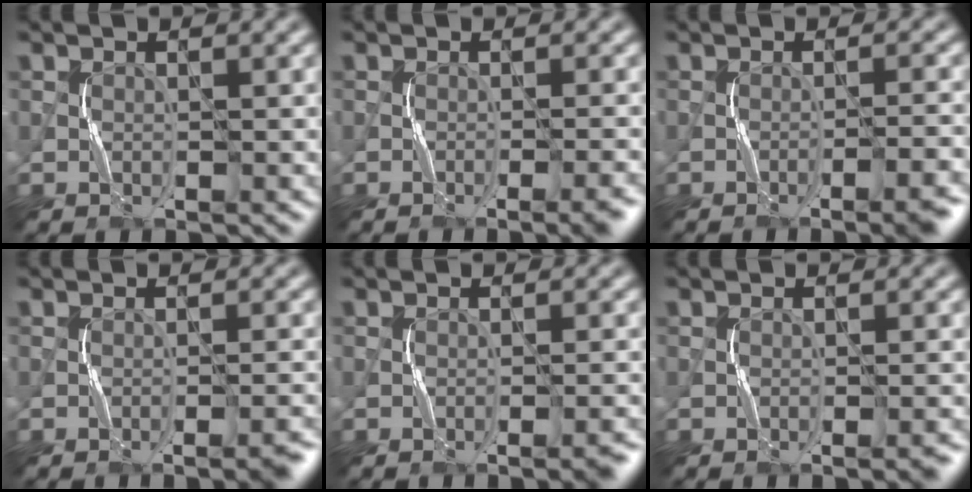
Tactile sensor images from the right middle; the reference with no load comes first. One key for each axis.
{"total": 2.0, "fx": -1.1, "fy": 0.1, "fz": 1.7, "tx": -0.020, "ty": 0.007, "tz": -0.019}
{"total": 3.6, "fx": -1.9, "fy": 0.4, "fz": 3.0, "tx": -0.035, "ty": 0.012, "tz": -0.030}
{"total": 1.7, "fx": -1.1, "fy": 0.1, "fz": 1.4, "tx": -0.017, "ty": 0.010, "tz": -0.019}
{"total": 1.4, "fx": -0.9, "fy": 0.0, "fz": 1.1, "tx": -0.013, "ty": 0.009, "tz": -0.014}
{"total": 1.1, "fx": -0.7, "fy": -0.1, "fz": 0.8, "tx": -0.011, "ty": 0.005, "tz": -0.011}